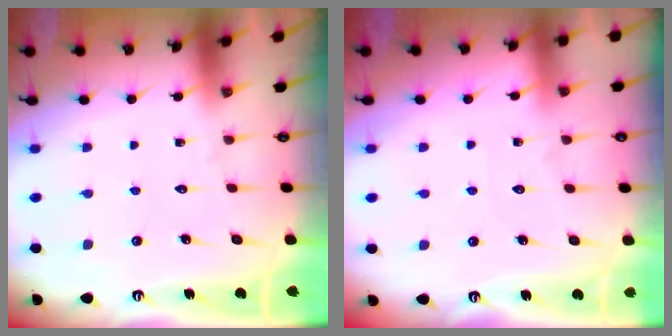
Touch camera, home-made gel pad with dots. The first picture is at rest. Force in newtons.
{"total": 2.5, "press": 2.5, "slide": 0.5}